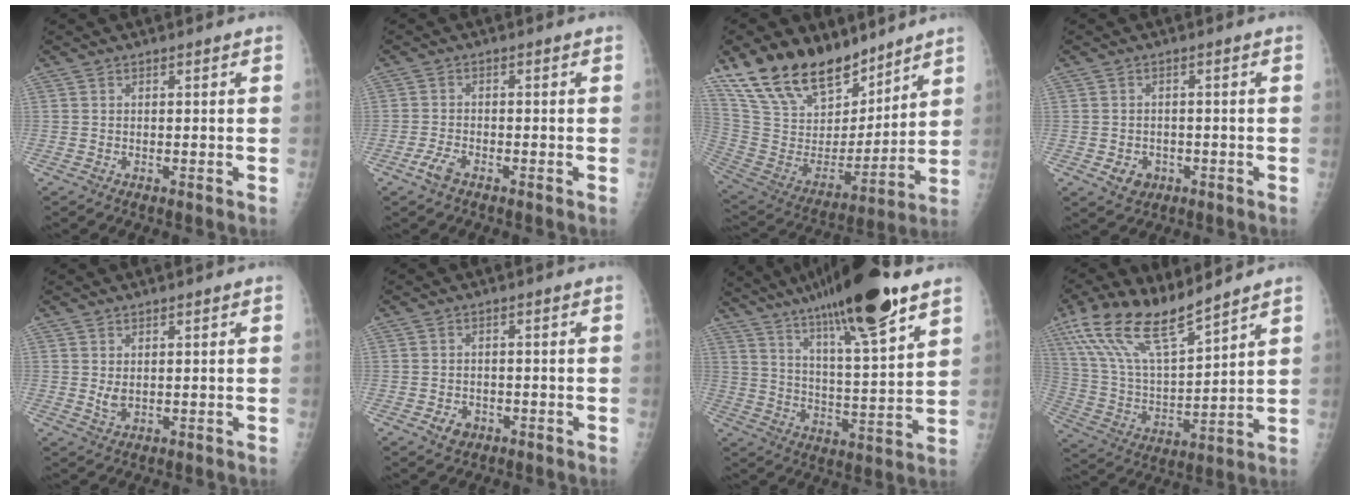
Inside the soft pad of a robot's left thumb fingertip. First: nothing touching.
{"total": 2.8, "force": [-1.8, 1.1, 1.7], "torque": [-0.044, 0.006, -0.036]}
{"total": 22.7, "force": [17.2, 10.6, 10.3], "torque": [-0.157, -0.079, 0.323]}
{"total": 3.4, "force": [-1.2, 2.8, 1.4], "torque": [-0.008, 0.004, -0.007]}
{"total": 2.2, "force": [0.7, 1.1, 1.7], "torque": [-0.027, -0.010, 0.019]}
{"total": 2.6, "force": [-1.2, 2.0, 1.1], "torque": [-0.011, 0.005, -0.012]}
{"total": 21.9, "force": [15.0, 2.4, 15.7], "torque": [-0.248, -0.052, 0.252]}
{"total": 16.9, "force": [12.5, 4.1, 10.6], "torque": [-0.195, -0.050, 0.250]}